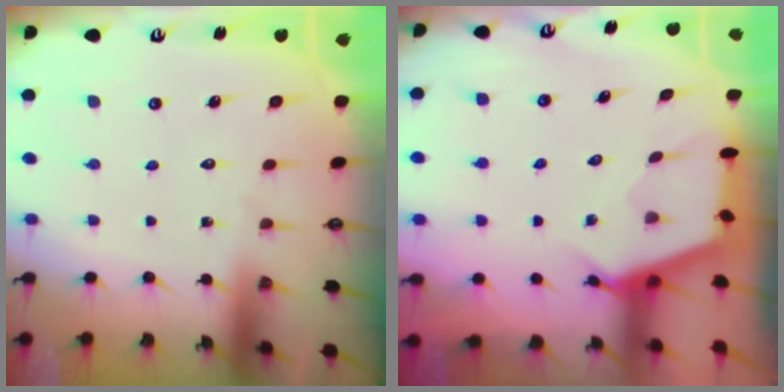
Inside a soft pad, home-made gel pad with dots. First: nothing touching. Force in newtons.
{"total": 2.7, "press": 2.7, "slide": 0.3}